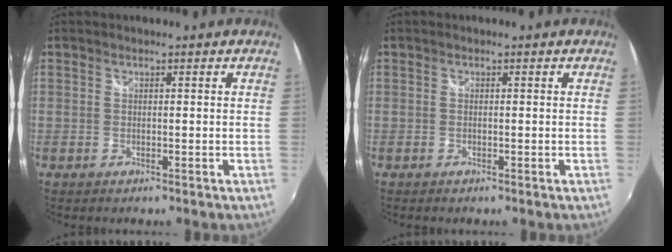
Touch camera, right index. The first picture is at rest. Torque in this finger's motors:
{"motor_torque": [0.18, 0.11, 0.02, 0.00]}